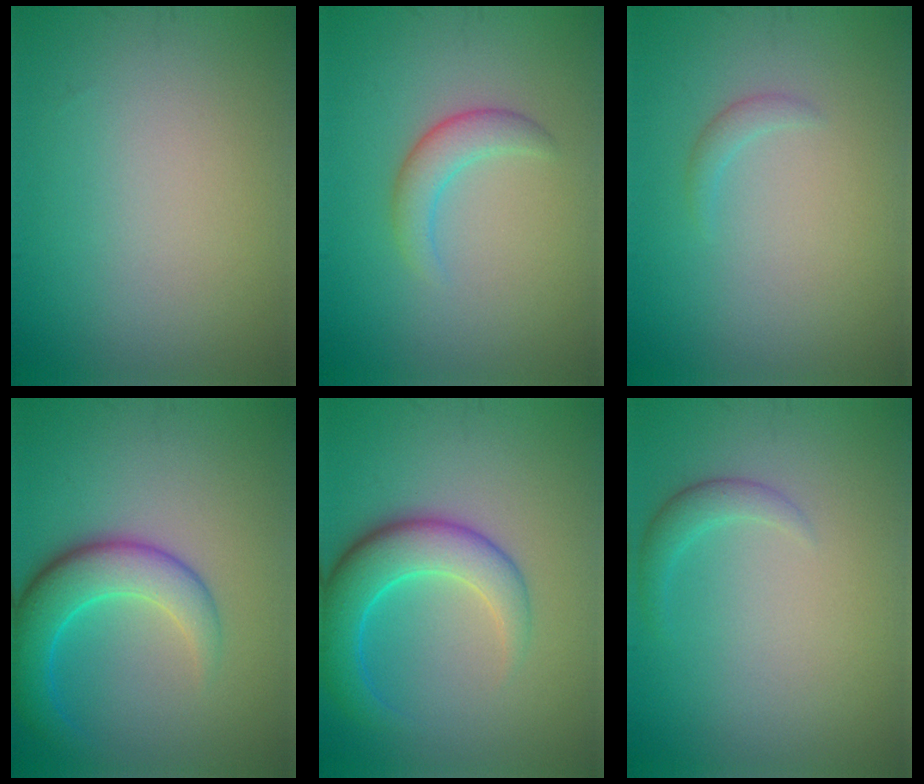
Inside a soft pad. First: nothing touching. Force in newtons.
{"total": 2.4, "press": 2.4, "slide": 0.1}
{"total": 0.9, "press": 0.9, "slide": 0.1}
{"total": 5.7, "press": 5.7, "slide": 0.3}
{"total": 6.0, "press": 6.0, "slide": 0.2}
{"total": 1.5, "press": 1.5, "slide": 0.2}